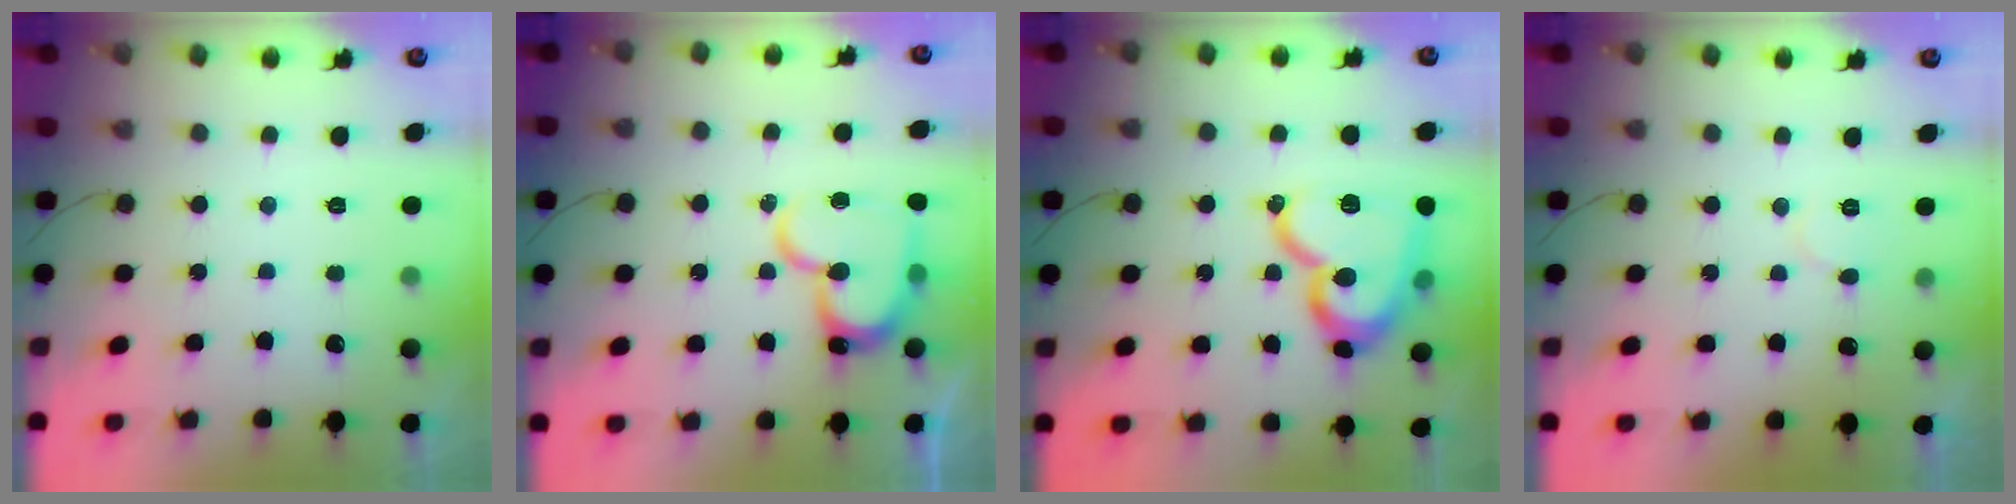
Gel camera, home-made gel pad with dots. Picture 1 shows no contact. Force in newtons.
{"total": 18.2, "press": 18.2, "slide": 1.5}
{"total": 19.8, "press": 19.7, "slide": 2.0}
{"total": 3.9, "press": 3.8, "slide": 0.5}